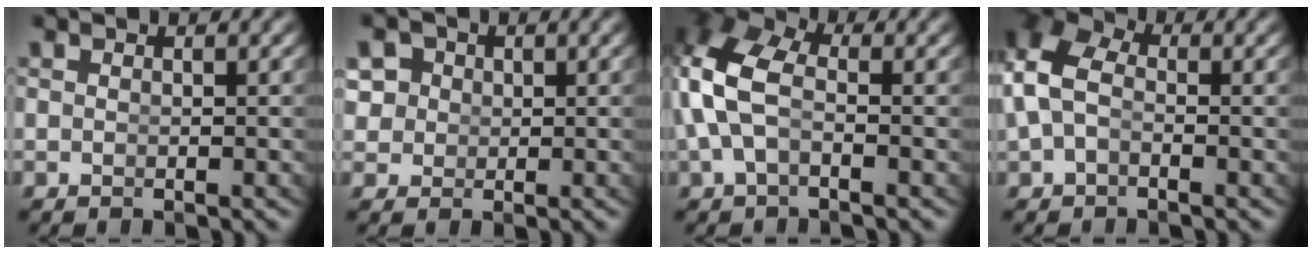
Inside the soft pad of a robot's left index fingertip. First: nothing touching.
{"total": 5.4, "force": [1.5, 4.6, 2.3], "torque": [-0.056, -0.011, 0.028]}
{"total": 6.3, "force": [0.8, 4.6, 4.3], "torque": [-0.116, -0.004, 0.009]}
{"total": 5.7, "force": [0.8, 4.6, 3.3], "torque": [-0.084, 0.003, 0.007]}